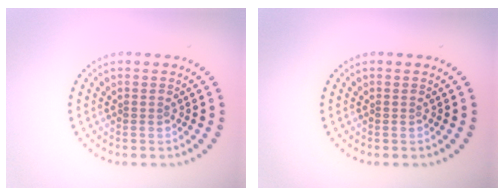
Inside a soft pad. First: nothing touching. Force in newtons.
{"total": 0.0}